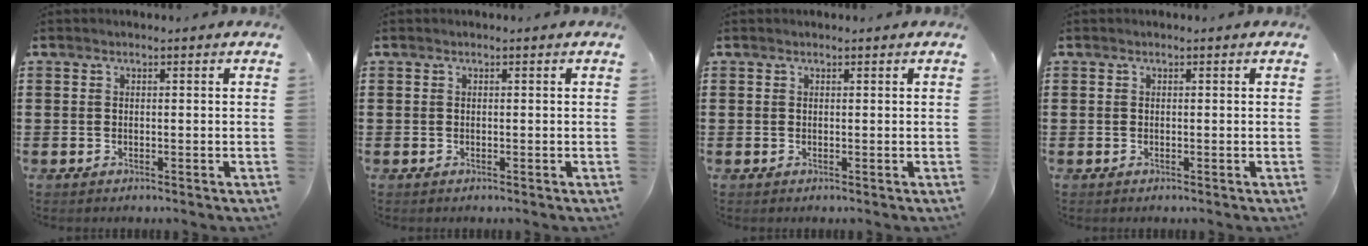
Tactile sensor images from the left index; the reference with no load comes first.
{"total": 0.0}
{"total": 0.0}
{"total": 0.0}